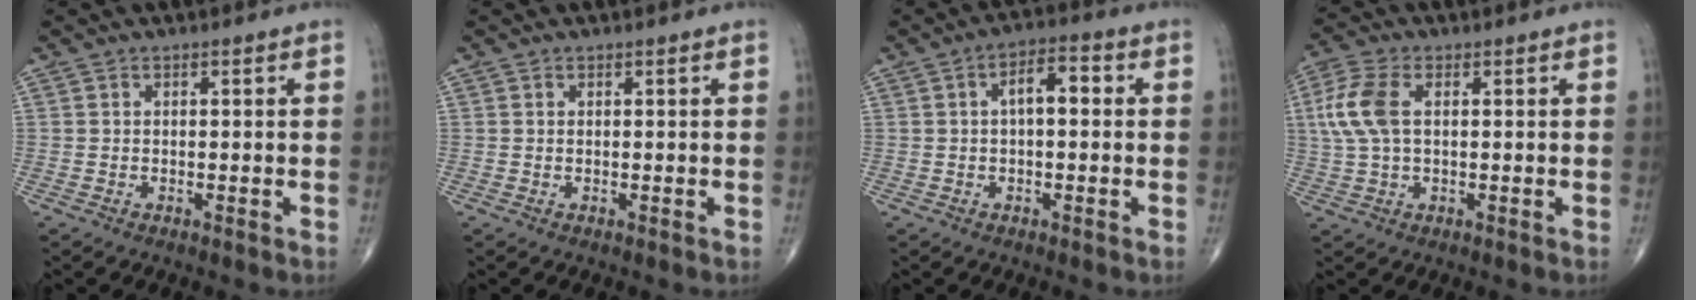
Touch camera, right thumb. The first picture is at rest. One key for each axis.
{"total": 0.0}
{"total": 5.9, "fx": 0.8, "fy": 2.7, "fz": 5.1, "tx": -0.076, "ty": 0.019, "tz": 0.005}
{"total": 8.4, "fx": 1.5, "fy": 4.6, "fz": 6.9, "tx": -0.178, "ty": 0.014, "tz": 0.029}